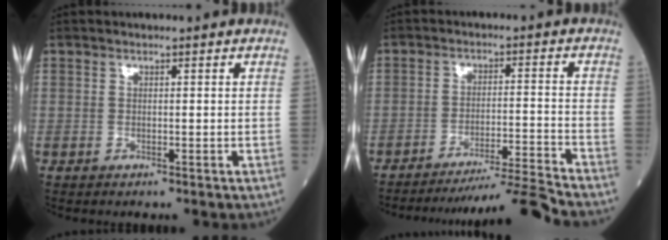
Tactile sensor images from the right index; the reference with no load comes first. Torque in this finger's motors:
{"motor_torque": [-0.19, -0.68, 0.47, 0.10]}